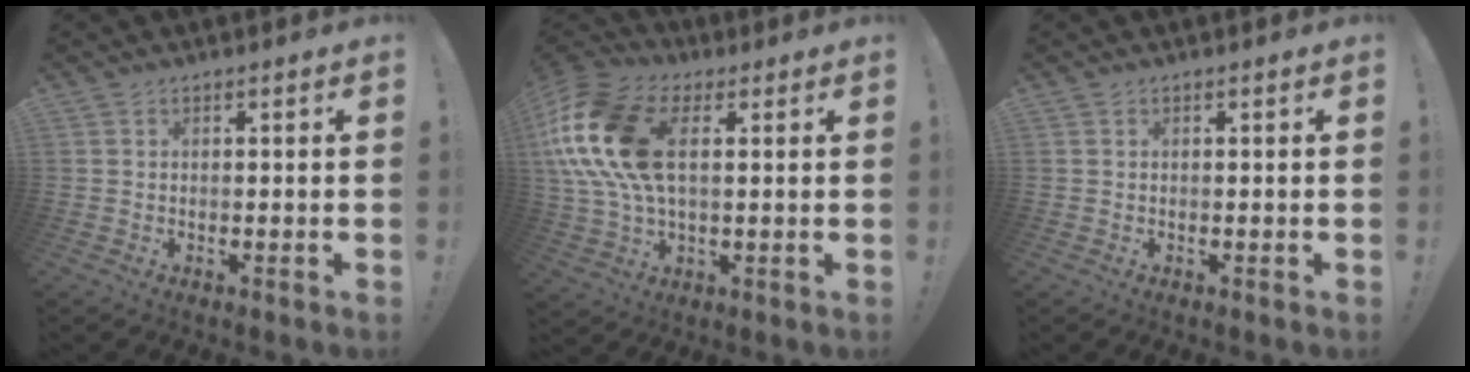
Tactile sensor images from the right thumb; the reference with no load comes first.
{"total": 20.6, "force": [4.5, 12.6, 15.7], "torque": [-0.309, 0.002, 0.081]}
{"total": 0.0}